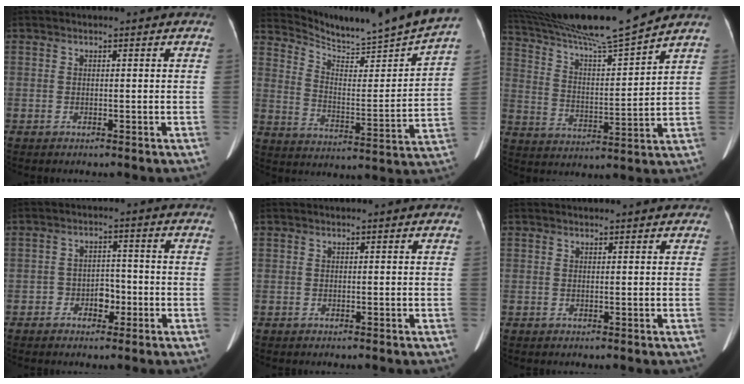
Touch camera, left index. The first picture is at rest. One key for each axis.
{"total": 19.3, "fx": 18.2, "fy": -1.5, "fz": 6.2, "tx": -0.115, "ty": -0.063, "tz": 0.259}
{"total": 16.1, "fx": 14.6, "fy": -1.6, "fz": 6.7, "tx": -0.127, "ty": -0.013, "tz": 0.246}
{"total": 3.4, "fx": -1.5, "fy": 2.3, "fz": 2.0, "tx": -0.027, "ty": 0.011, "tz": -0.025}
{"total": 0.0}
{"total": 3.0, "fx": 2.7, "fy": 1.0, "fz": 0.8, "tx": -0.007, "ty": 0.018, "tz": 0.024}